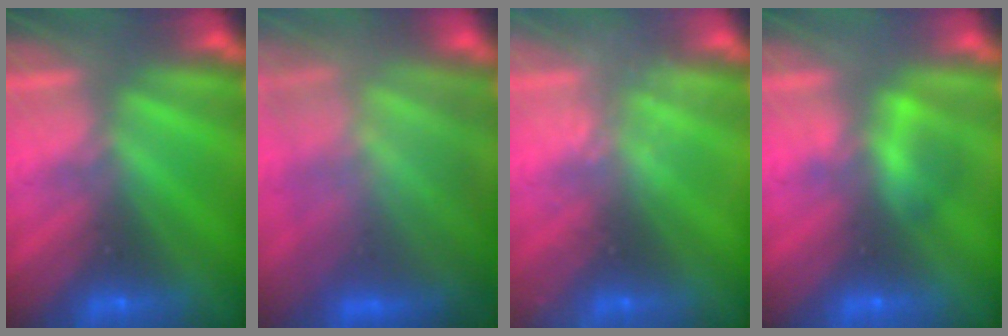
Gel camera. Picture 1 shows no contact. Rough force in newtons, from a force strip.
{"total": 11.6}
{"total": 2.2}
{"total": 2.1}